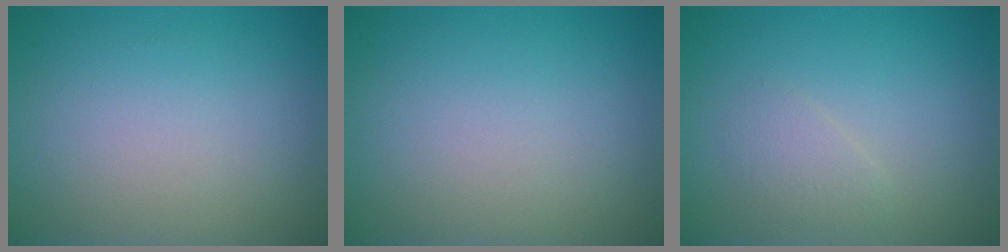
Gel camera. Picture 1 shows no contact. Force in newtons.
{"total": 0.0}
{"total": 1.4, "press": 1.4, "slide": 0.0}